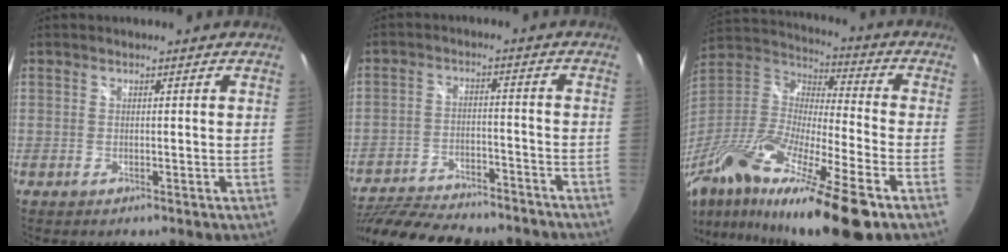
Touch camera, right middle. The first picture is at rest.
{"total": 23.4, "force": [-19.8, 6.5, 10.6], "torque": [-0.220, -0.030, -0.291]}
{"total": 27.4, "force": [-16.3, 4.1, 21.6], "torque": [-0.394, -0.052, -0.294]}